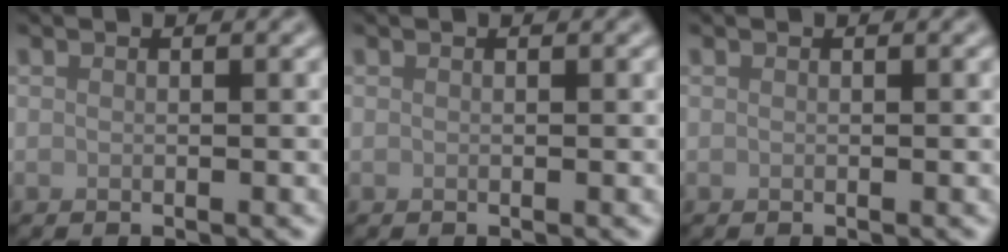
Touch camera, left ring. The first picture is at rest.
{"total": 0.0}
{"total": 0.0}